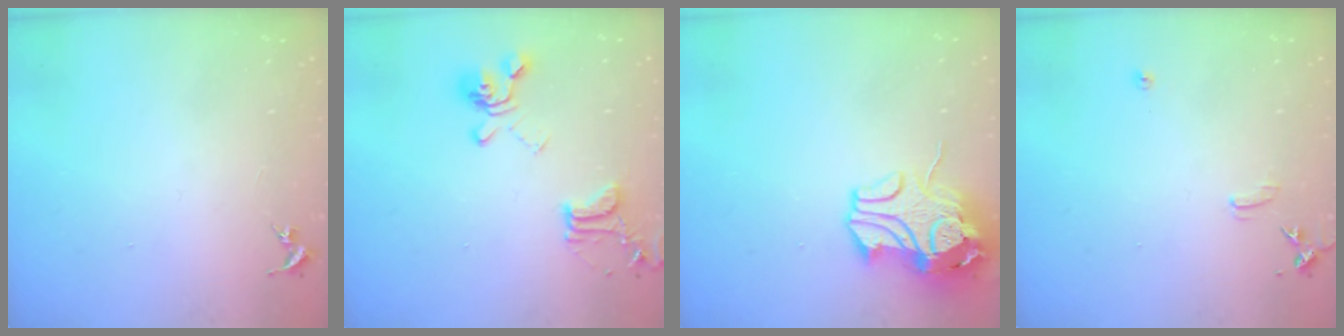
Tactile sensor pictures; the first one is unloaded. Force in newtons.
{"total": 17.3, "press": 17.2, "slide": 1.8}
{"total": 13.3, "press": 13.1, "slide": 2.0}
{"total": 7.0, "press": 7.0, "slide": 0.6}